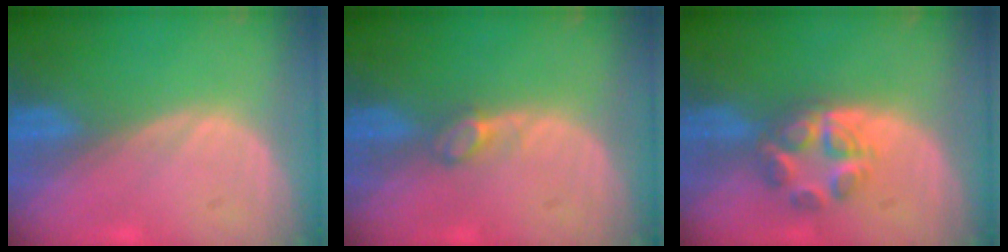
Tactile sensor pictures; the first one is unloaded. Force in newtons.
{"total": 2.0, "press": 1.9, "slide": 0.2}
{"total": 6.0, "press": 5.5, "slide": 2.2}